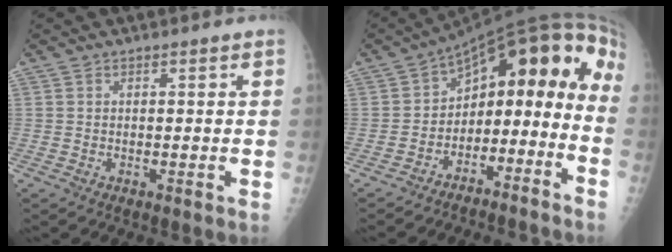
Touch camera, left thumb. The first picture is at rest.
{"total": 18.9, "force": [-7.5, 11.0, 13.4], "torque": [-0.171, 0.122, -0.119]}